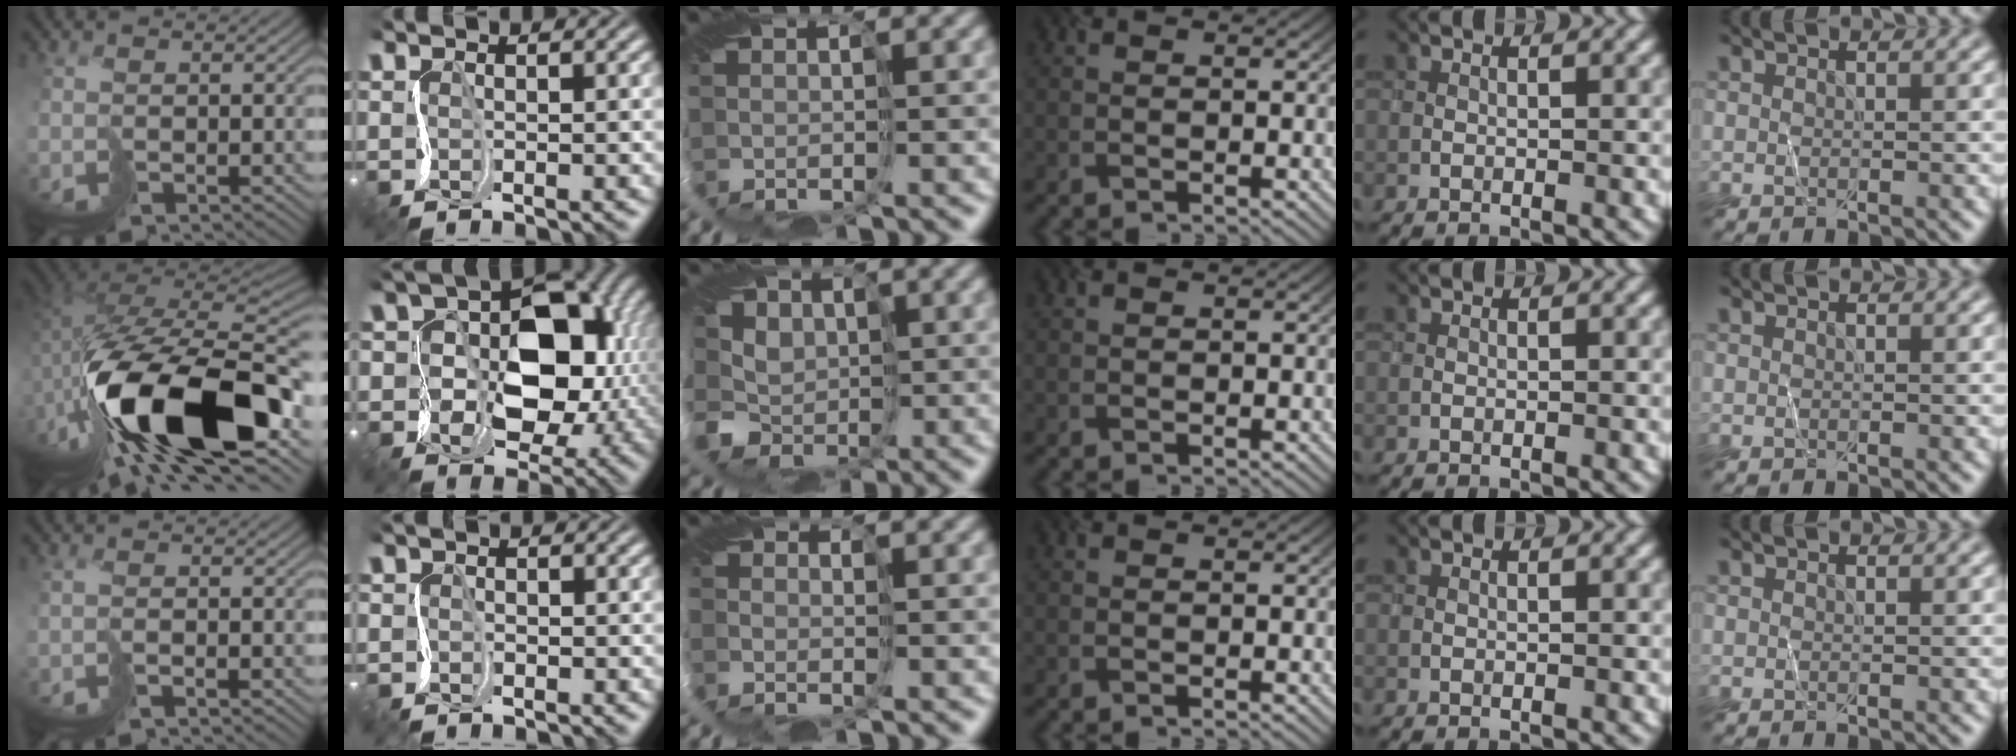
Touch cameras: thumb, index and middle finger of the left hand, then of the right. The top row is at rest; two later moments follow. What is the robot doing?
{"motion": "cut", "object": "receipt paper"}